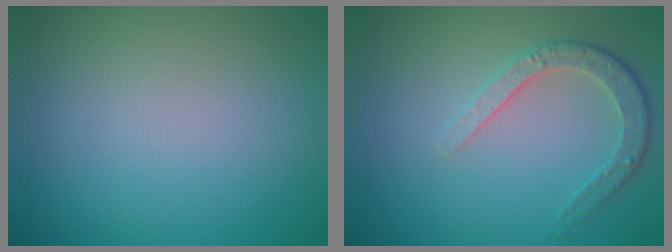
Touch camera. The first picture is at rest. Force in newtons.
{"total": 2.9, "press": 2.5, "slide": 1.6}